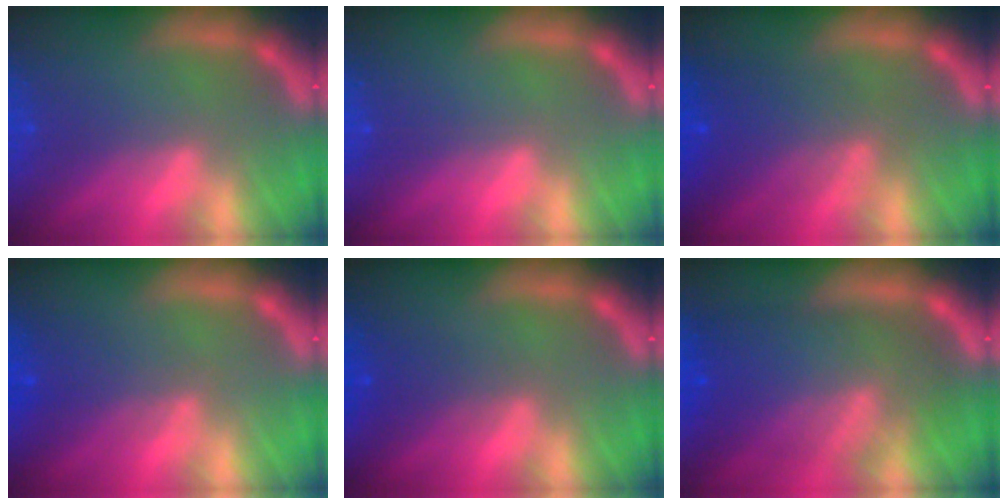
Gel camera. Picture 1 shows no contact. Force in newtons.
{"total": 0.0}
{"total": 5.6}
{"total": 3.5}
{"total": 2.4}
{"total": 10.0}